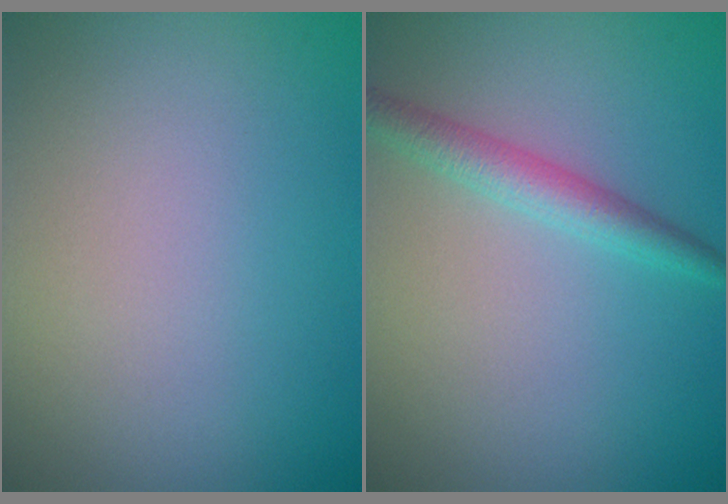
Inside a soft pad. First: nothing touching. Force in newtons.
{"total": 2.5, "press": 2.5, "slide": 0.0}